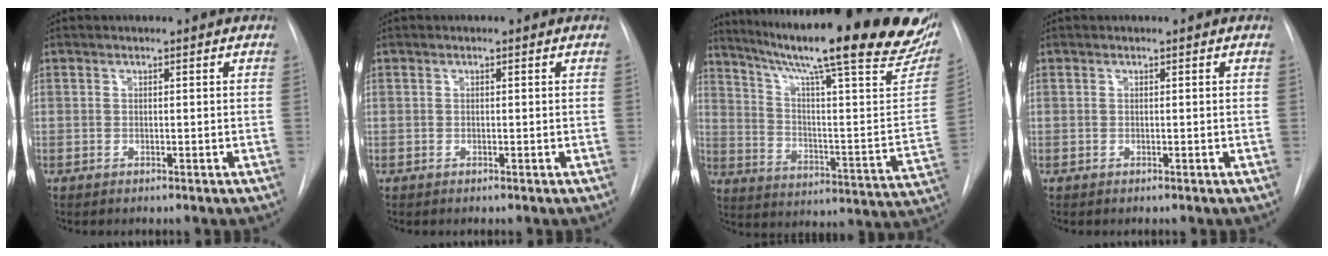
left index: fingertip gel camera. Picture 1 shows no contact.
{"total": 0.0}
{"total": 32.9, "force": [25.1, 3.9, 20.9], "torque": [-0.259, -0.060, 0.332]}
{"total": 0.0}